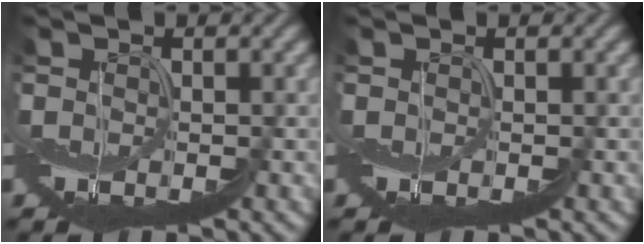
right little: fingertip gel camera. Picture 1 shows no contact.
{"total": 0.0}